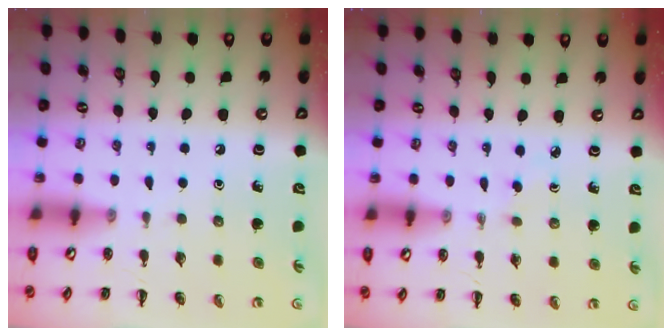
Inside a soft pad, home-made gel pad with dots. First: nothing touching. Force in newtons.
{"total": 1.7, "press": 1.5, "slide": 0.8}